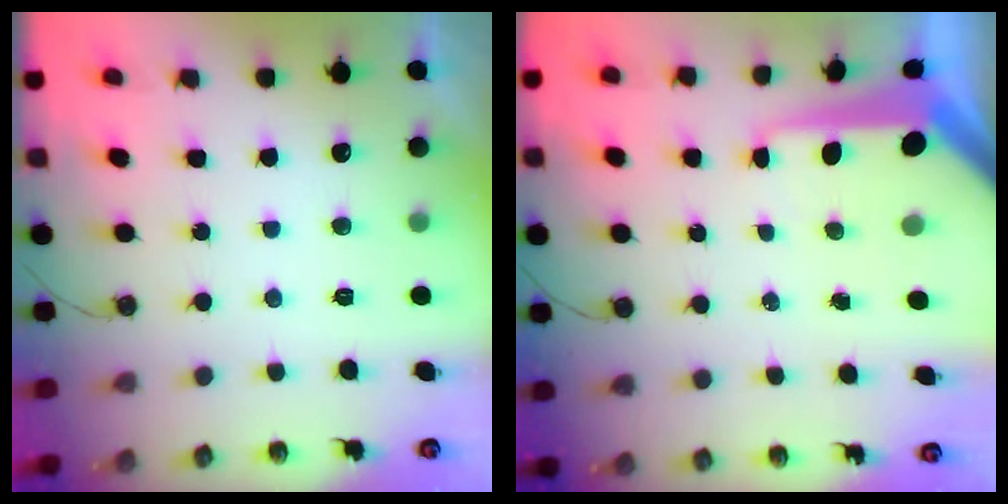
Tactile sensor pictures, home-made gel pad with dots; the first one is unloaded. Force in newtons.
{"total": 13.3, "press": 13.3, "slide": 1.2}